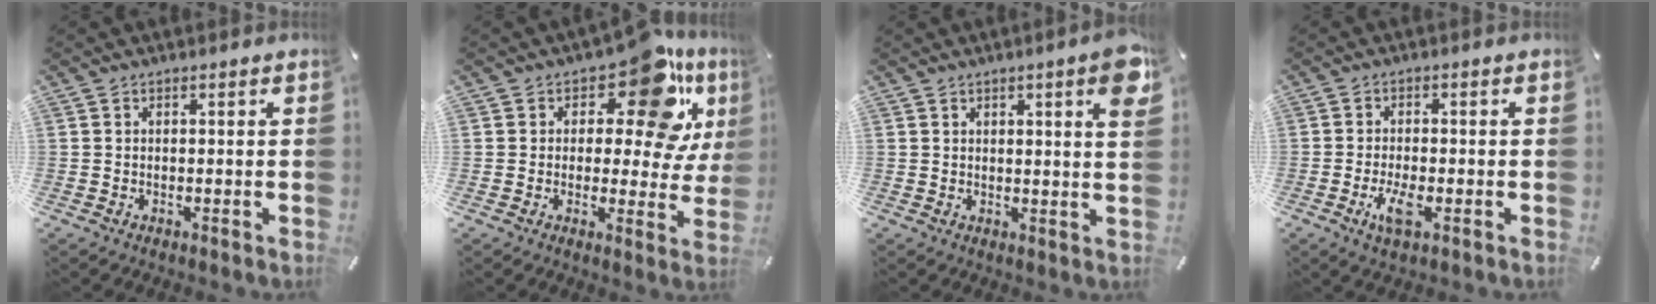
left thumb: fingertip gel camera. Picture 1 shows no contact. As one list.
[{"total": 16.5, "force": [8.8, 7.2, 11.9], "torque": [-0.162, -0.062, 0.144]}, {"total": 6.0, "force": [2.6, 1.1, 5.3], "torque": [-0.071, -0.013, 0.038]}, {"total": 5.4, "force": [-2.1, 2.1, 4.6], "torque": [-0.100, -0.003, -0.038]}]